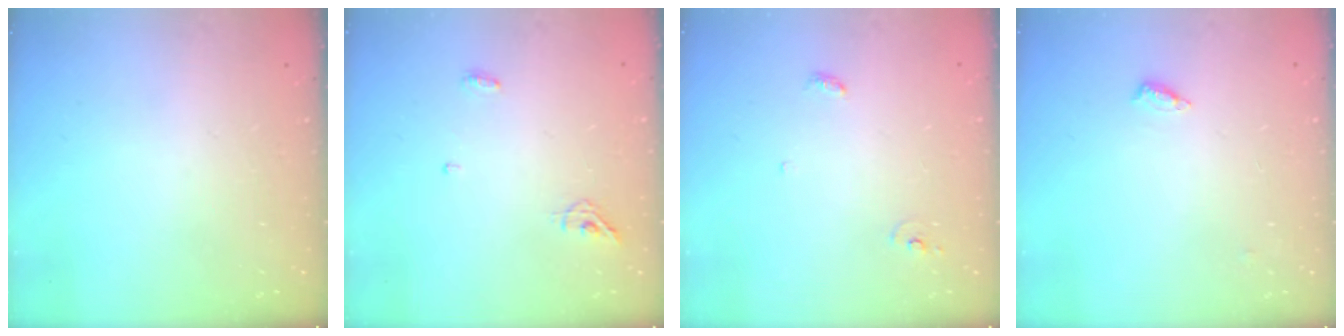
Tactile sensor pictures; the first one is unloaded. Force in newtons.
{"total": 4.9, "press": 4.8, "slide": 1.0}
{"total": 3.4, "press": 3.4, "slide": 0.2}
{"total": 4.4, "press": 4.1, "slide": 1.4}